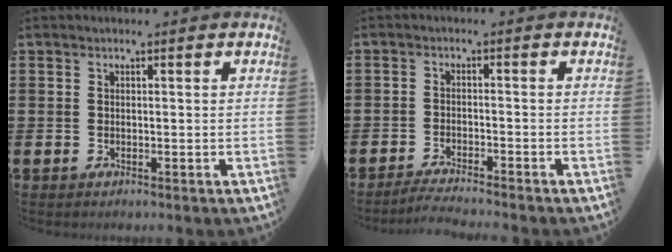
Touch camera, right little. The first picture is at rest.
{"total": 2.2, "force": [-2.1, -0.3, 0.4], "torque": [-0.007, 0.003, -0.043]}